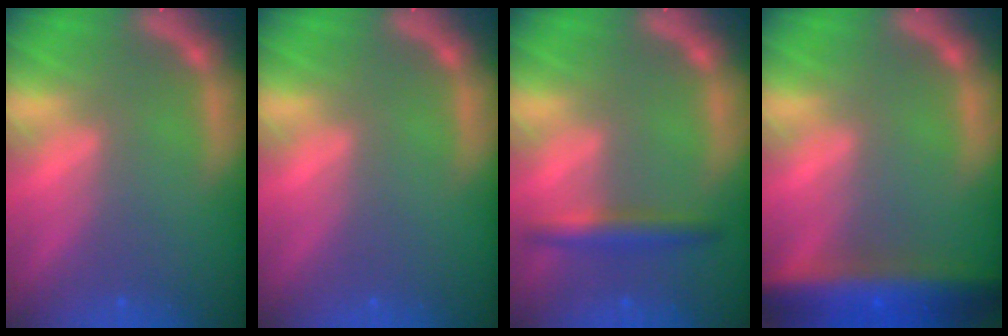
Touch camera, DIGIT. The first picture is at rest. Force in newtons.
{"total": 0.0}
{"total": 3.0}
{"total": 9.0}